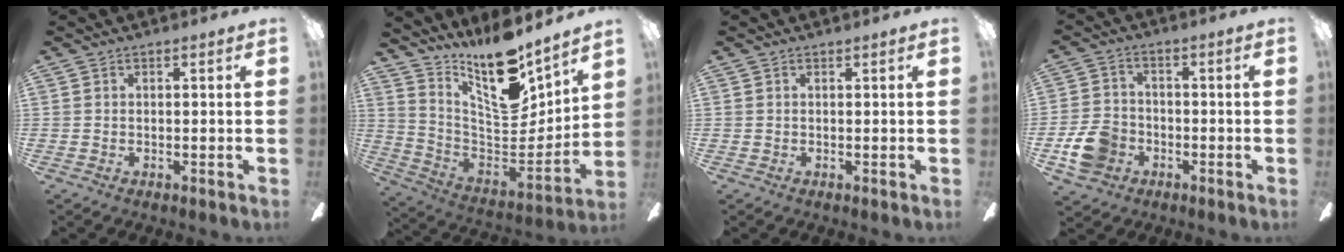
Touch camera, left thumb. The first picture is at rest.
{"total": 18.0, "force": [13.8, 5.2, 10.2], "torque": [-0.167, -0.115, 0.238]}
{"total": 0.0}
{"total": 9.1, "force": [-3.7, 7.1, 4.3], "torque": [-0.100, 0.025, -0.067]}